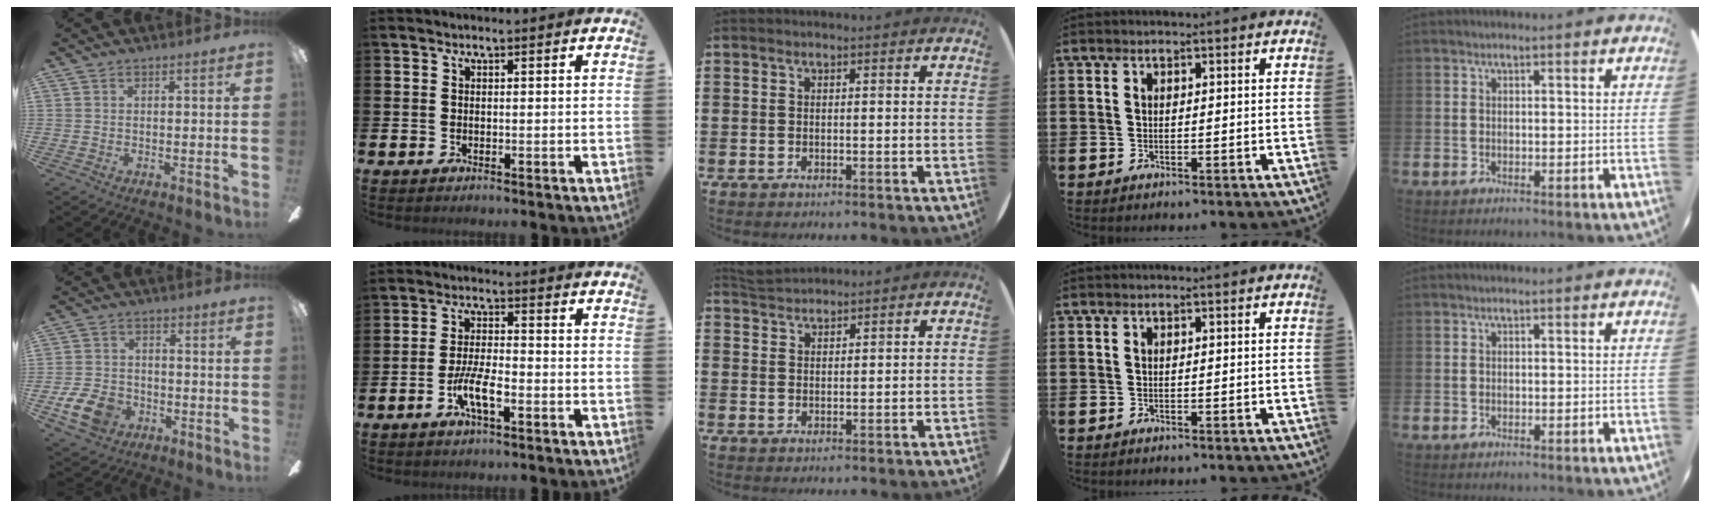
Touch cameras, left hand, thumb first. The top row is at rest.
{"thumb": {"total": 9.6, "force": [-4.4, 7.0, 5.0], "torque": [-0.114, 0.025, -0.080]}, "index": {"total": 5.3, "force": [-2.1, 1.5, 4.7], "torque": [-0.100, -0.001, -0.042]}, "middle": {"total": 2.6, "force": [2.6, 0.4, 0.0], "torque": [-0.005, 0.000, 0.050]}}